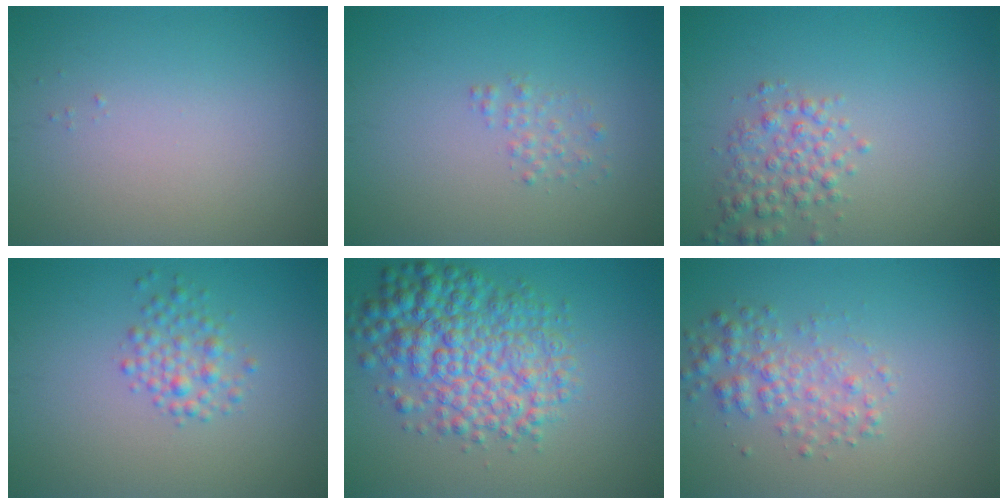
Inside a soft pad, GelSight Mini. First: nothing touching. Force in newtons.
{"total": 1.2, "press": 1.2, "slide": 0.0}
{"total": 2.7, "press": 2.7, "slide": 0.0}
{"total": 2.2, "press": 2.2, "slide": 0.1}
{"total": 7.5, "press": 7.5, "slide": 0.1}
{"total": 2.7, "press": 2.7, "slide": 0.0}